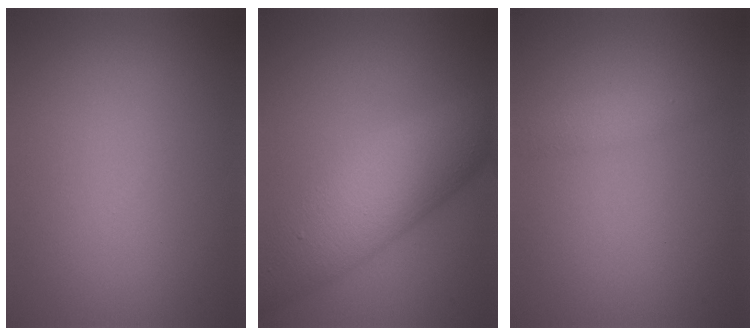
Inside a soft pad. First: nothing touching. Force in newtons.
{"total": 8.1, "press": 8.1, "slide": 0.1}
{"total": 1.3, "press": 1.3, "slide": 0.0}